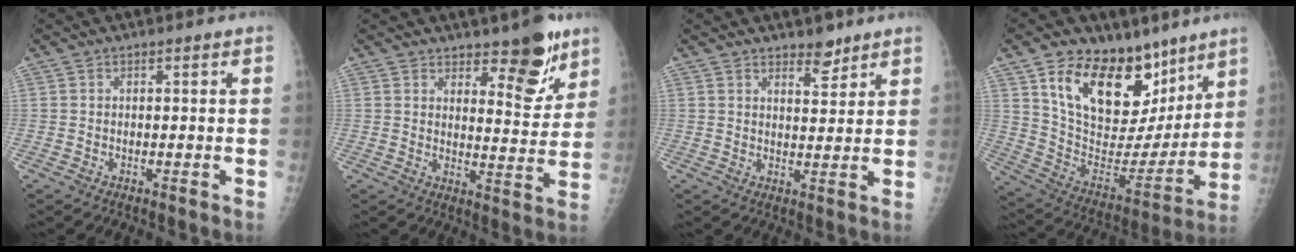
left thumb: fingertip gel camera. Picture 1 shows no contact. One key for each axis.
{"total": 9.2, "fx": 6.3, "fy": 3.7, "fz": 5.6, "tx": -0.043, "ty": -0.049, "tz": 0.094}
{"total": 3.8, "fx": 3.1, "fy": 1.6, "fz": 1.7, "tx": -0.010, "ty": -0.024, "tz": 0.048}
{"total": 23.2, "fx": 13.5, "fy": 13.5, "fz": 13.2, "tx": -0.157, "ty": -0.062, "tz": 0.234}